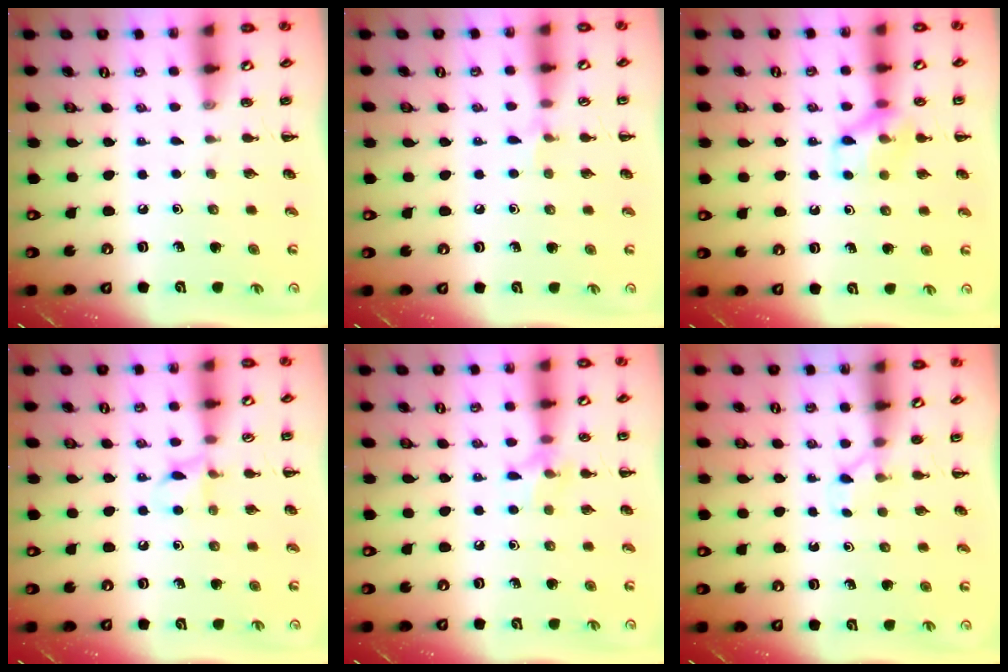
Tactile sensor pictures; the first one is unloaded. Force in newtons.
{"total": 4.3, "press": 4.2, "slide": 1.2}
{"total": 10.4, "press": 10.4, "slide": 1.0}
{"total": 7.2, "press": 7.0, "slide": 1.8}
{"total": 7.1, "press": 6.9, "slide": 1.8}
{"total": 2.4, "press": 2.3, "slide": 0.7}